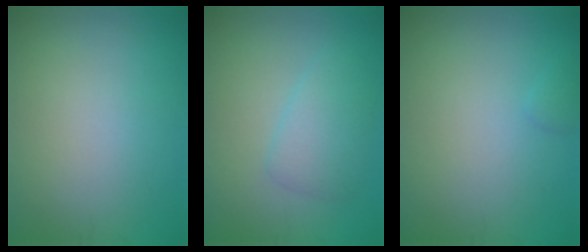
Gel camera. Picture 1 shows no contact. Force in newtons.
{"total": 2.6, "press": 2.6, "slide": 0.1}
{"total": 0.6, "press": 0.6, "slide": 0.0}